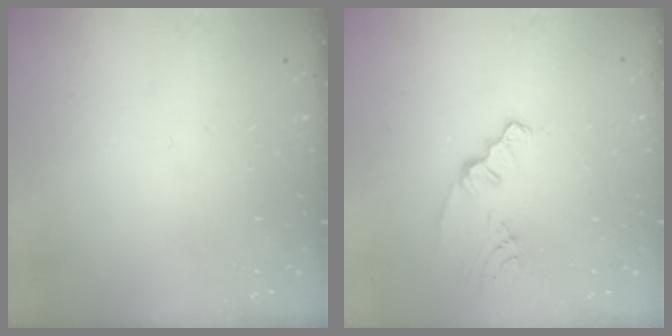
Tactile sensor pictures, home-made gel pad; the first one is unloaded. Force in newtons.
{"total": 2.1, "press": 1.7, "slide": 1.2}